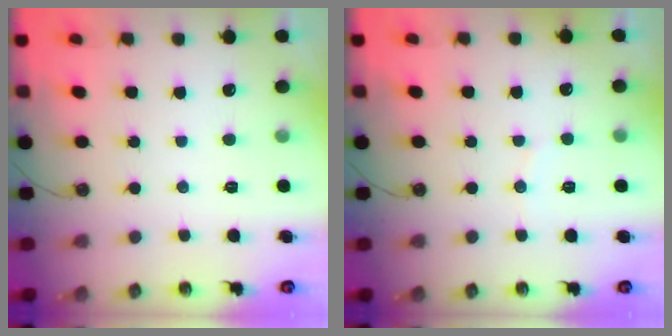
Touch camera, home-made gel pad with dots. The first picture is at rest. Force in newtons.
{"total": 3.3, "press": 3.3, "slide": 0.3}